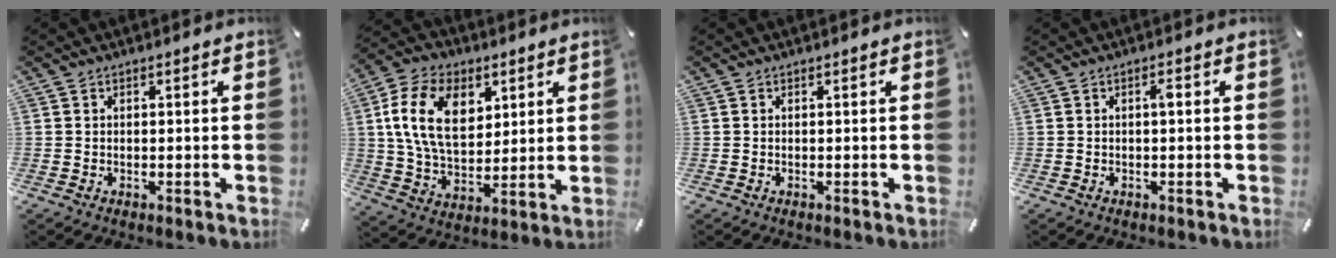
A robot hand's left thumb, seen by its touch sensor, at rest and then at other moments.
{"total": 15.1, "force": [5.0, 10.4, 9.8], "torque": [-0.199, 0.002, 0.087]}
{"total": 0.0}
{"total": 1.6, "force": [0.1, 0.4, 1.5], "torque": [-0.030, 0.003, -0.001]}